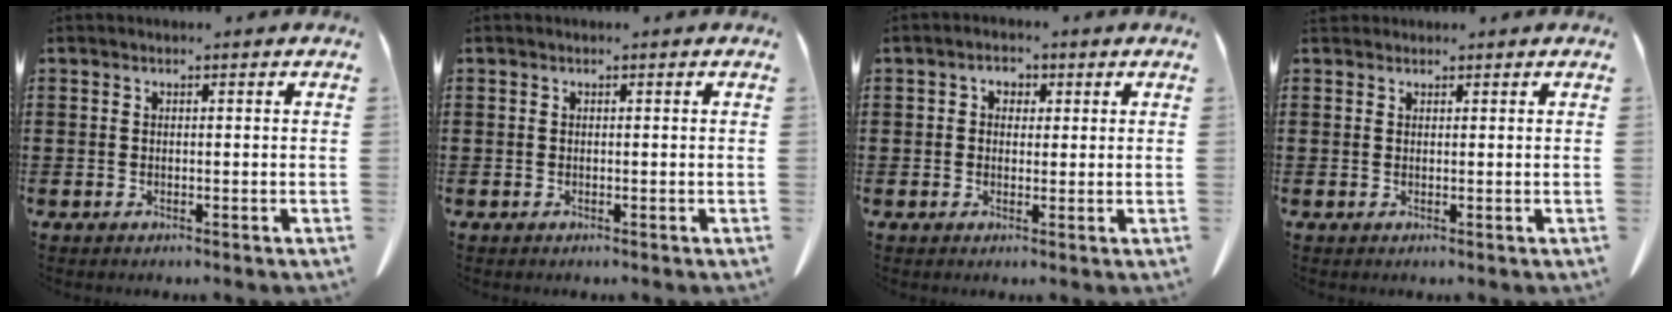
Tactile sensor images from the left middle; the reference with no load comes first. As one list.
[{"total": 0.0}, {"total": 2.0, "force": [0.5, 1.6, 1.1], "torque": [-0.028, 0.008, 0.008]}, {"total": 1.0, "force": [0.9, 0.3, 0.2], "torque": [-0.006, 0.001, 0.019]}]